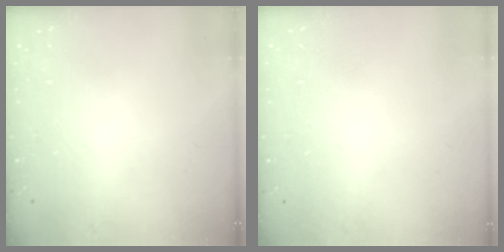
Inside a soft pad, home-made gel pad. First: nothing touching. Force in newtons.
{"total": 0.0}